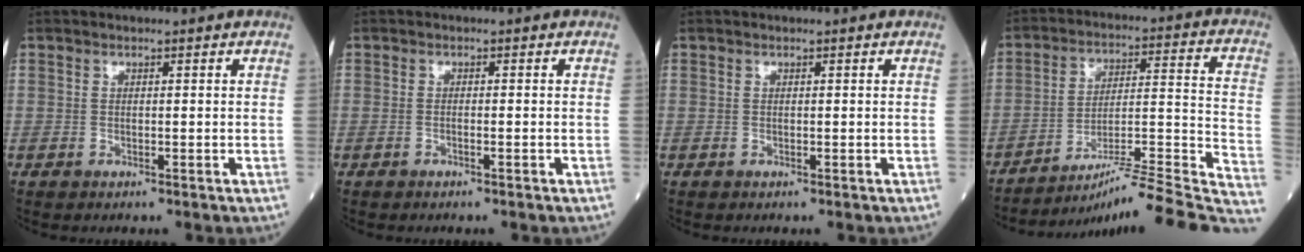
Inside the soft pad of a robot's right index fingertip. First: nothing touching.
{"total": 0.6, "force": [-0.4, 0.0, 0.4], "torque": [-0.011, 0.001, -0.006]}
{"total": 0.0}
{"total": 24.3, "force": [-21.0, -0.7, 12.3], "torque": [-0.104, 0.003, -0.300]}